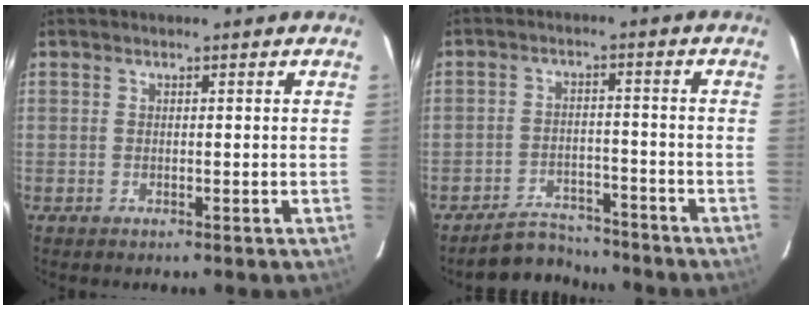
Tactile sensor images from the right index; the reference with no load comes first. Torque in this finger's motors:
{"motor_torque": [-0.04, -0.02, -0.21, -0.16]}